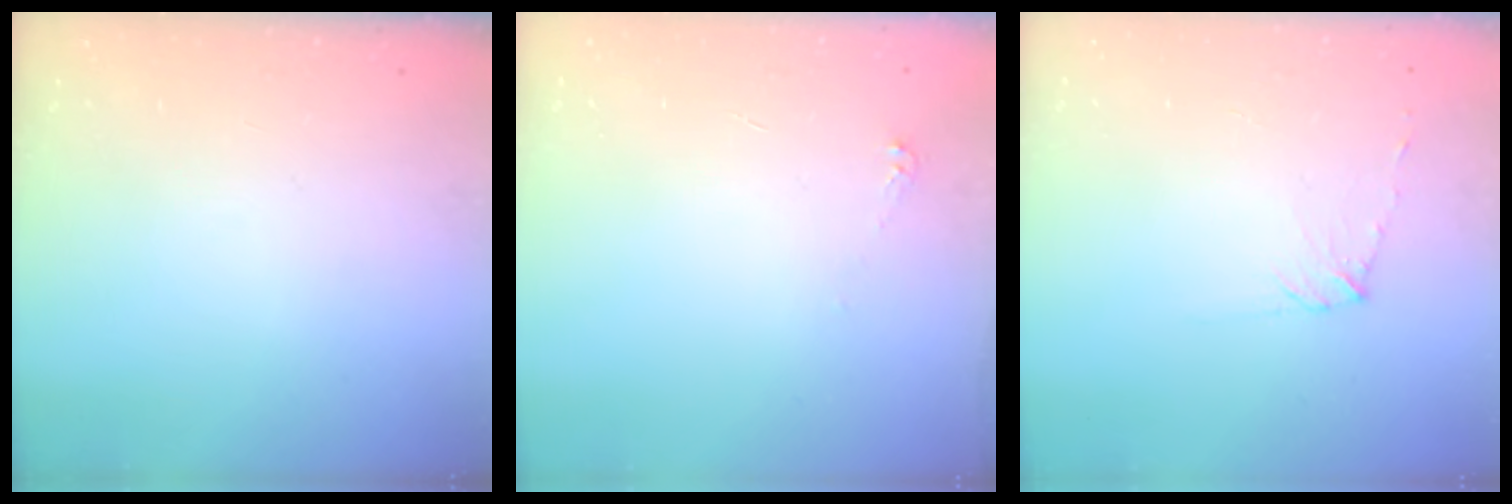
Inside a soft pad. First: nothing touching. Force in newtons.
{"total": 2.5, "press": 2.5, "slide": 0.3}
{"total": 5.3, "press": 5.3, "slide": 0.6}